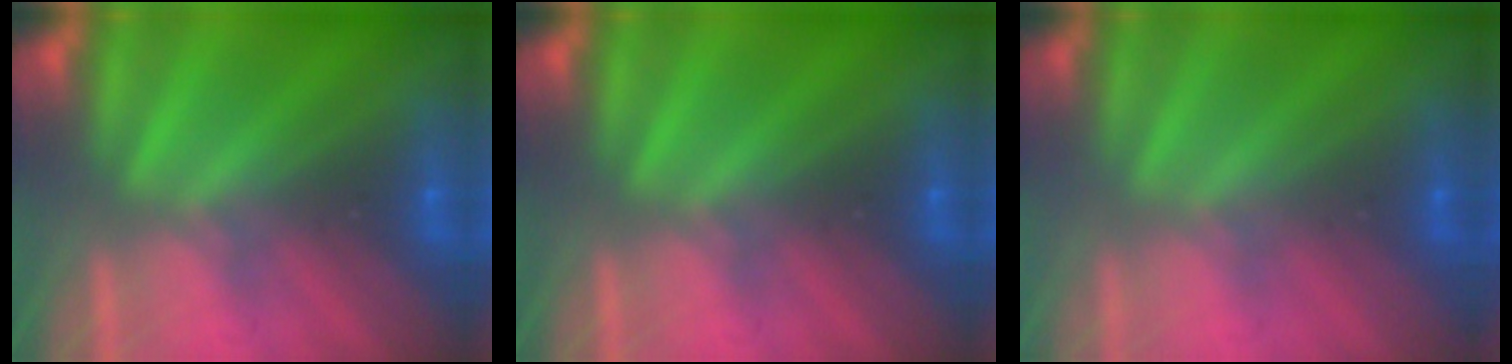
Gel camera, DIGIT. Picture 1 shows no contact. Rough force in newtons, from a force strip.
{"total": 0.0}
{"total": 2.3}